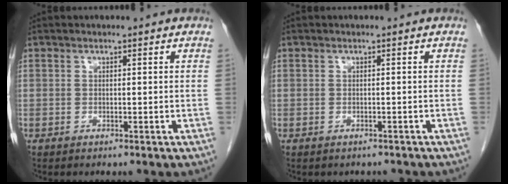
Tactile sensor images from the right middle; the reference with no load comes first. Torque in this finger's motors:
{"motor_torque": [0.01, 0.01, 0.00, 0.00]}